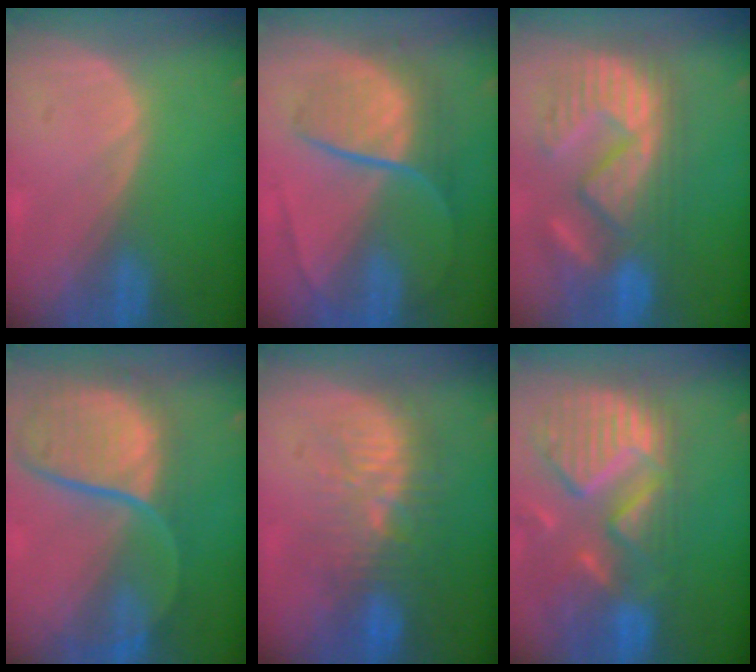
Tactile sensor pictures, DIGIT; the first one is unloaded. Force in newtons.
{"total": 8.3, "press": 7.6, "slide": 3.3}
{"total": 11.6, "press": 11.1, "slide": 3.4}
{"total": 12.0, "press": 9.9, "slide": 6.9}
{"total": 9.5, "press": 8.9, "slide": 3.2}
{"total": 13.5, "press": 11.4, "slide": 7.2}